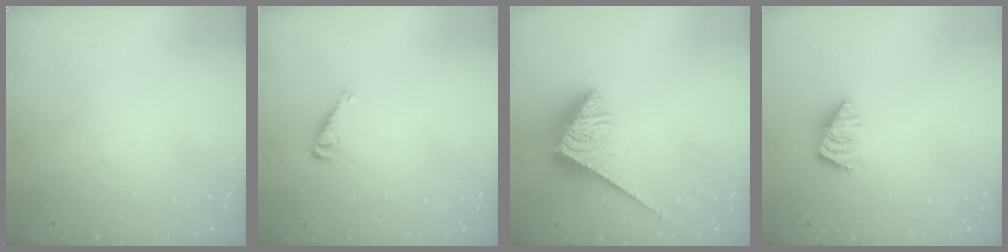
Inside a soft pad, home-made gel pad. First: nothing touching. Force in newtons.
{"total": 4.9, "press": 4.8, "slide": 0.7}
{"total": 3.7, "press": 3.7, "slide": 0.4}
{"total": 1.5, "press": 1.5, "slide": 0.3}